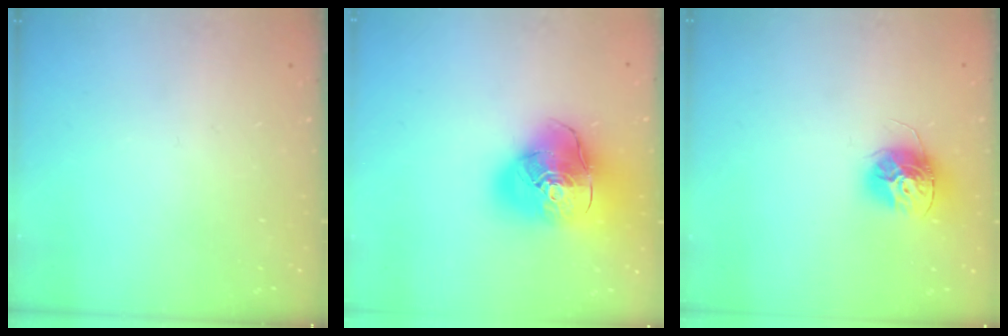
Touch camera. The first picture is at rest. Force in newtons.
{"total": 22.5, "press": 22.3, "slide": 3.4}
{"total": 12.2, "press": 12.2, "slide": 0.4}